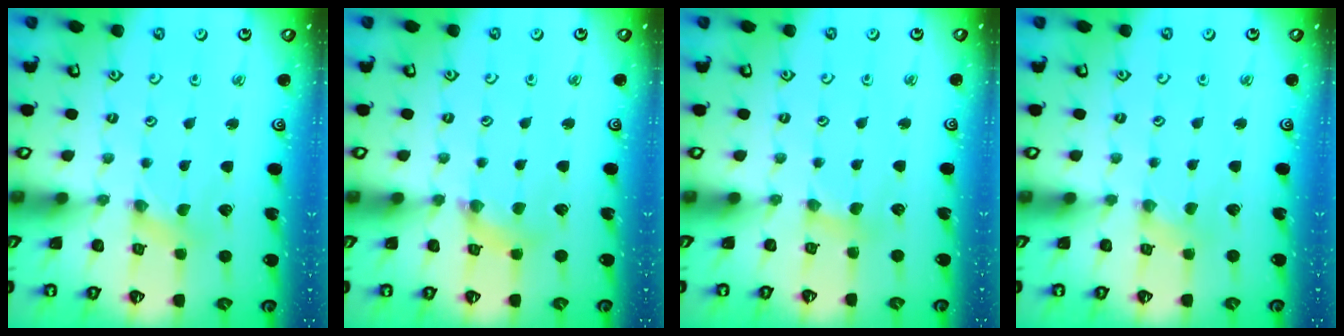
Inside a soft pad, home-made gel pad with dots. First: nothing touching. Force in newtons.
{"total": 4.0, "press": 4.0, "slide": 0.4}
{"total": 2.7, "press": 2.7, "slide": 0.4}
{"total": 1.2, "press": 1.2, "slide": 0.2}